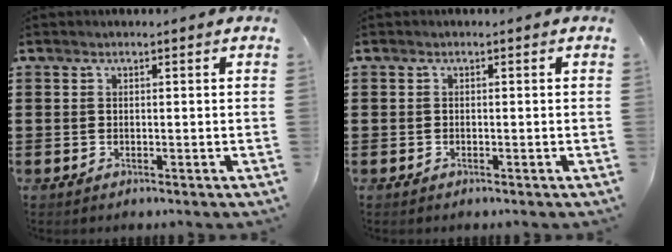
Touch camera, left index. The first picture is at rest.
{"total": 0.0}